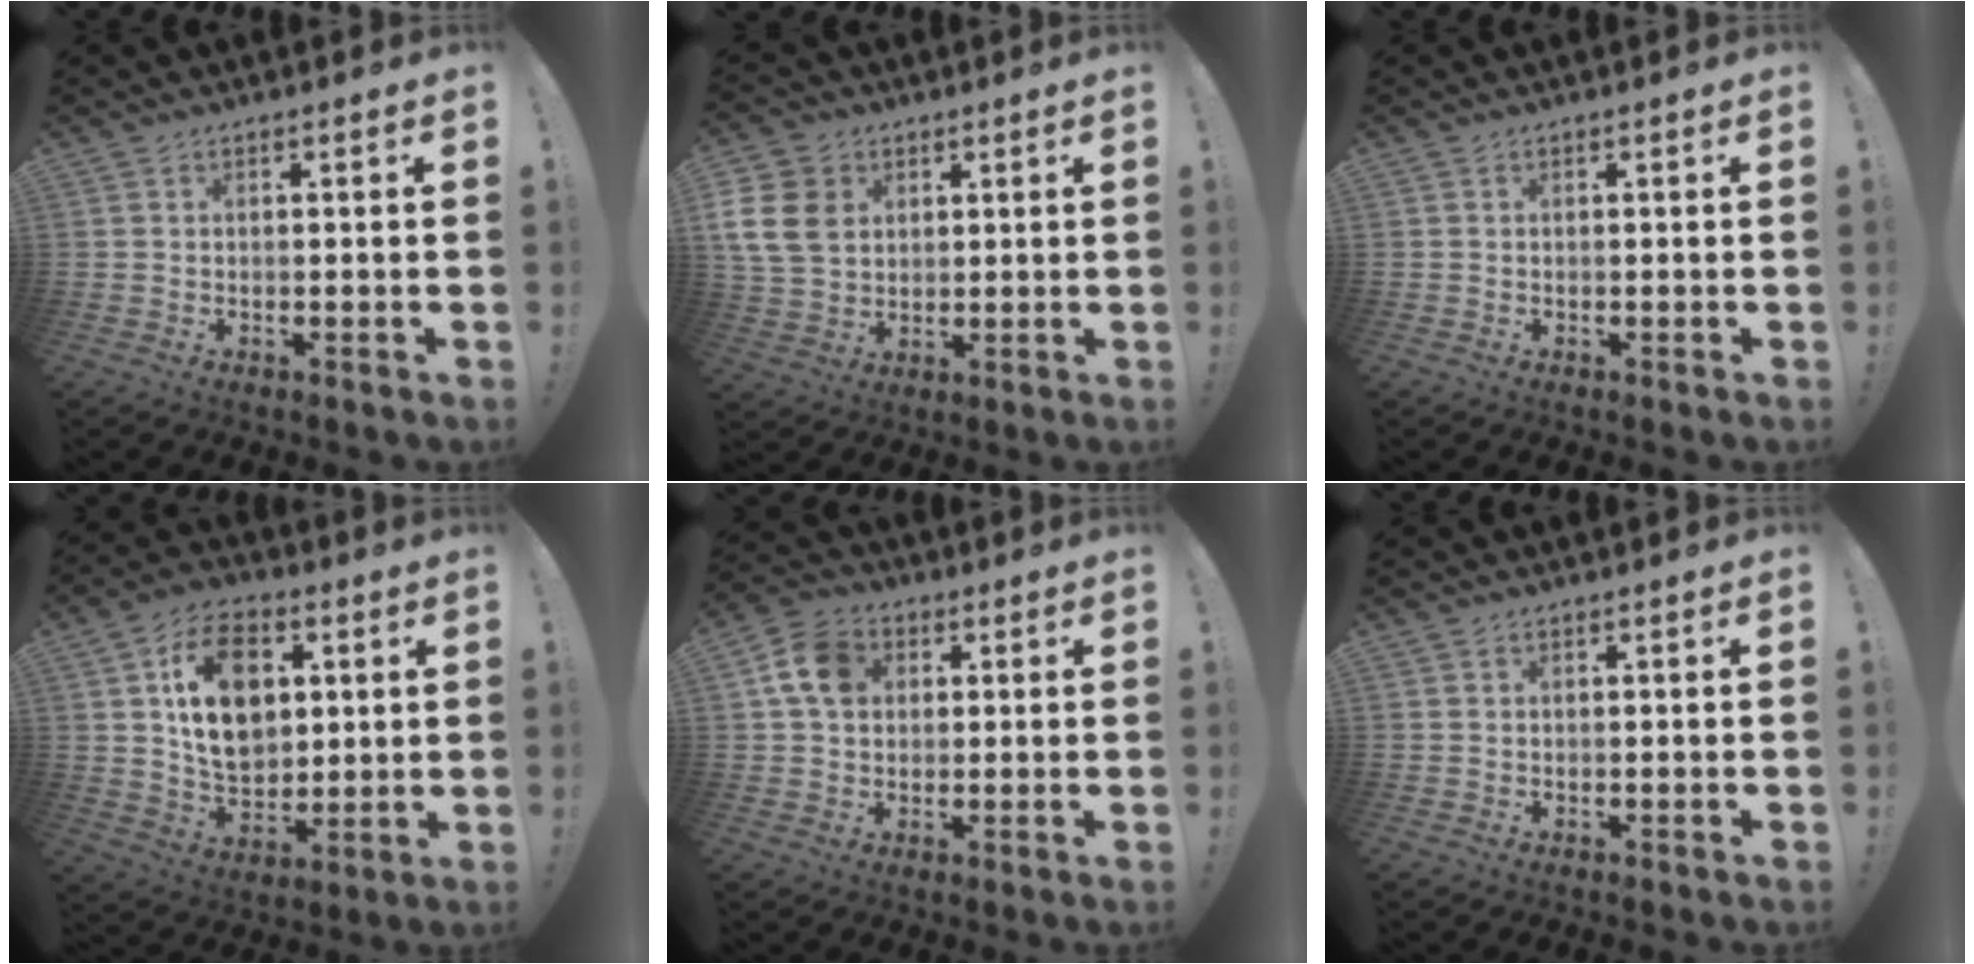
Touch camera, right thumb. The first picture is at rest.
{"total": 12.8, "force": [3.6, 10.3, 6.8], "torque": [-0.136, -0.017, 0.075]}
{"total": 0.0}
{"total": 16.8, "force": [4.8, 12.0, 10.8], "torque": [-0.174, -0.005, 0.090]}
{"total": 10.5, "force": [2.8, 8.1, 6.1], "torque": [-0.095, 0.013, 0.059]}
{"total": 0.0}